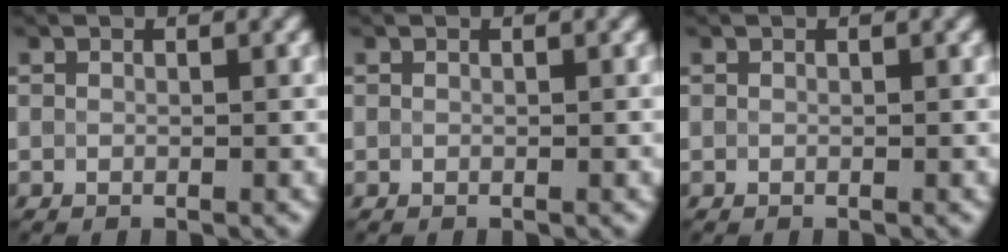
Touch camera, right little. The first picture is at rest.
{"total": 0.0}
{"total": 0.0}